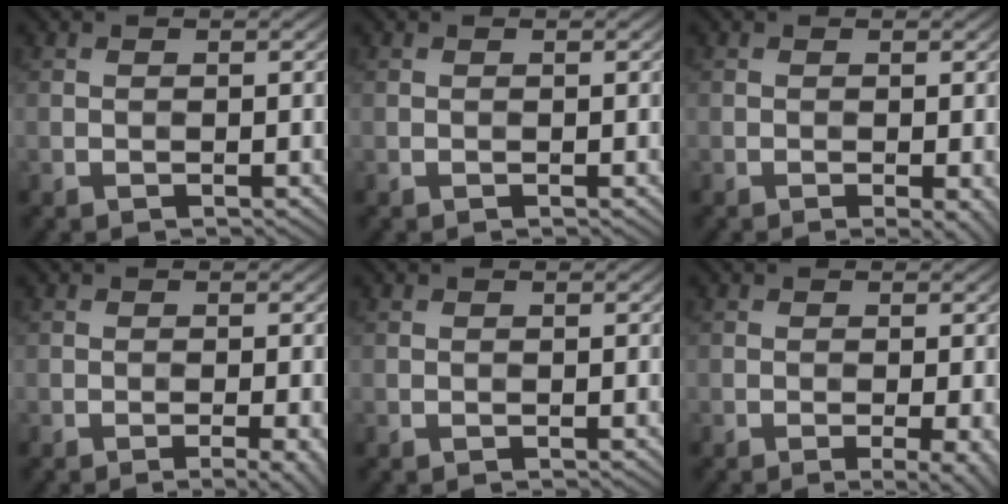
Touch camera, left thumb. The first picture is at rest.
{"total": 0.0}
{"total": 1.7, "force": [-0.6, 0.3, 1.6], "torque": [-0.023, -0.004, -0.009]}
{"total": 2.7, "force": [-1.3, 0.4, 2.3], "torque": [-0.031, 0.004, -0.022]}
{"total": 0.0}
{"total": 3.1, "force": [-1.1, 0.6, 2.8], "torque": [-0.041, 0.000, -0.017]}